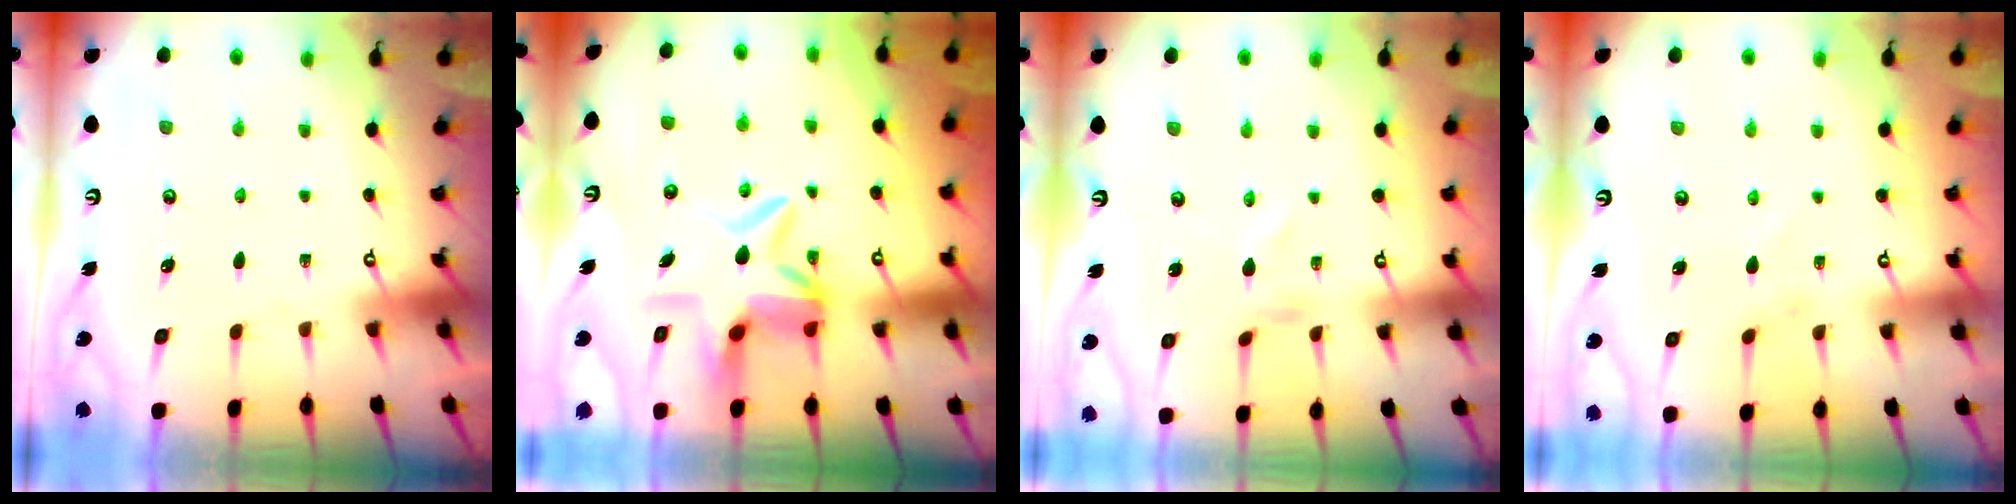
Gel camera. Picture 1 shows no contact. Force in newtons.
{"total": 9.4, "press": 9.4, "slide": 1.2}
{"total": 0.0}
{"total": 0.8, "press": 0.7, "slide": 0.2}